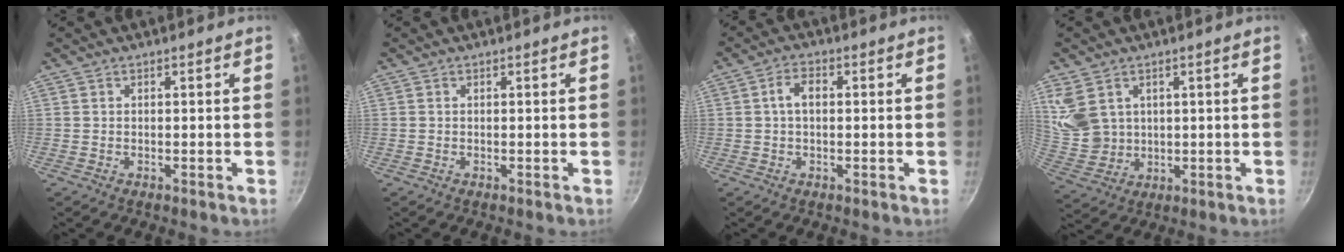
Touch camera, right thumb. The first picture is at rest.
{"total": 0.0}
{"total": 3.8, "force": [0.4, 2.3, 3.1], "torque": [-0.057, 0.013, 0.004]}
{"total": 9.1, "force": [3.4, 7.0, 4.7], "torque": [-0.090, -0.007, 0.089]}